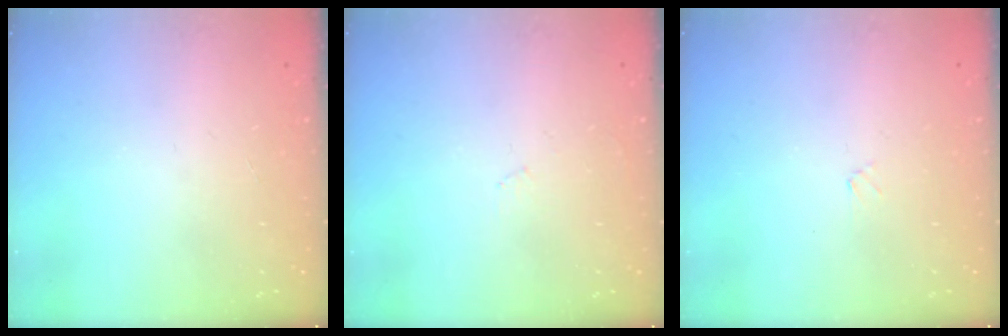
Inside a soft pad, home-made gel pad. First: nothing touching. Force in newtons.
{"total": 2.7, "press": 2.6, "slide": 0.4}
{"total": 0.9, "press": 0.9, "slide": 0.2}